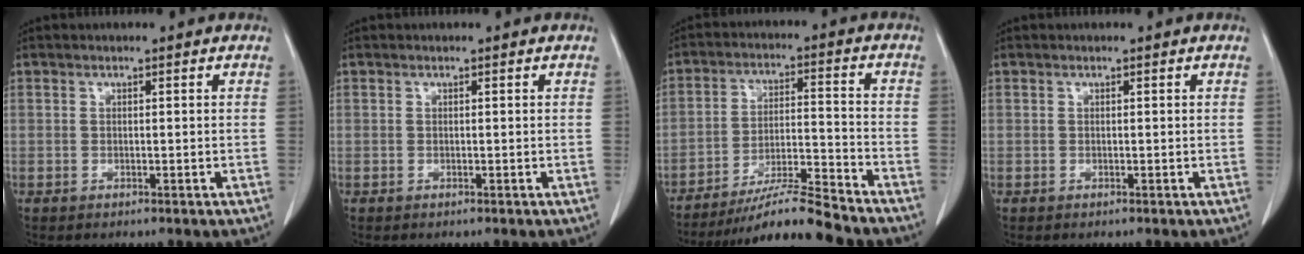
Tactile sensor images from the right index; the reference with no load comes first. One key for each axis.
{"total": 0.0}
{"total": 10.7, "fx": -9.7, "fy": -0.9, "fz": 4.3, "tx": -0.069, "ty": 0.000, "tz": -0.169}
{"total": 0.0}